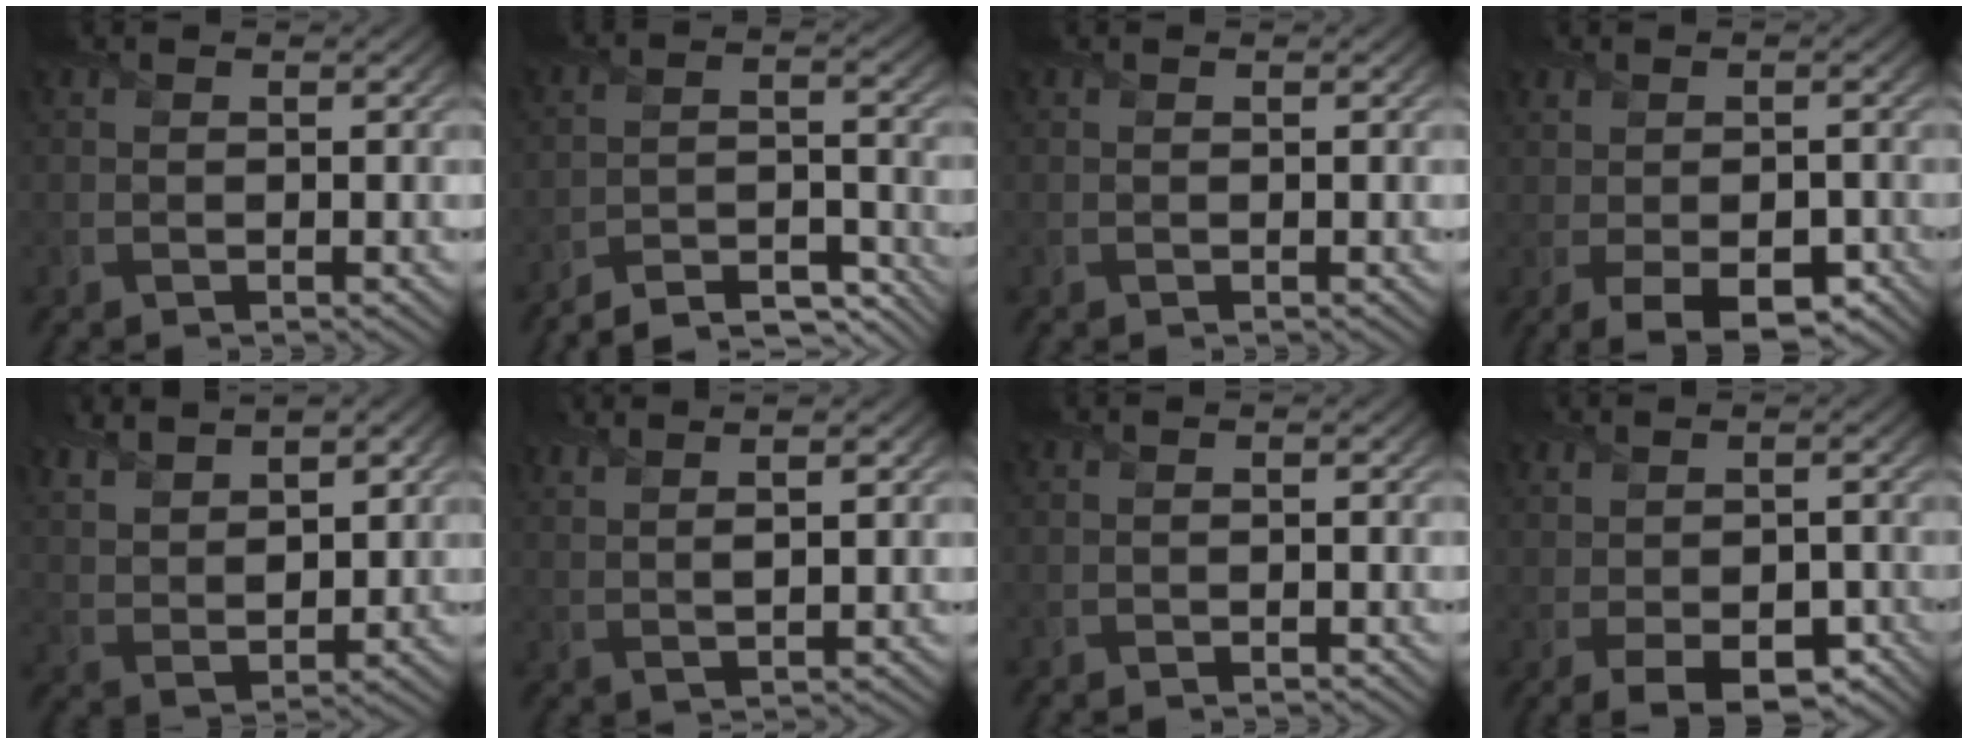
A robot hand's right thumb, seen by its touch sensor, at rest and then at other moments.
{"total": 9.5, "force": [-8.7, 2.0, 3.2], "torque": [-0.049, 0.004, -0.135]}
{"total": 0.0}
{"total": 6.2, "force": [-2.4, 3.1, 4.8], "torque": [-0.088, -0.013, -0.031]}
{"total": 8.8, "force": [5.8, 3.9, 5.4], "torque": [-0.133, 0.006, 0.112]}
{"total": 5.5, "force": [3.6, 1.3, 3.9], "torque": [-0.066, 0.015, 0.046]}
{"total": 0.6, "force": [-0.5, 0.1, 0.4], "torque": [-0.006, -0.003, -0.007]}
{"total": 5.6, "force": [-1.9, 3.0, 4.4], "torque": [-0.078, -0.015, -0.022]}